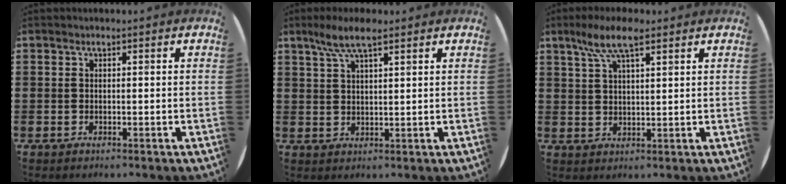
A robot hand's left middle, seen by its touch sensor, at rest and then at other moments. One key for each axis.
{"total": 5.3, "fx": 3.7, "fy": 1.3, "fz": 3.5, "tx": -0.077, "ty": 0.003, "tz": 0.065}
{"total": 6.9, "fx": 4.5, "fy": 2.0, "fz": 4.9, "tx": -0.099, "ty": 0.002, "tz": 0.077}